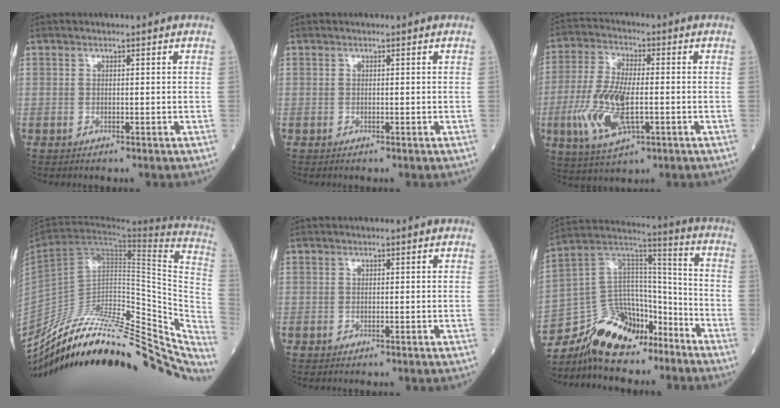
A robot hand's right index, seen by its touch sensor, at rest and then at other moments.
{"total": 0.0}
{"total": 12.3, "force": [-2.8, 4.3, 11.2], "torque": [-0.243, -0.007, -0.048]}
{"total": 35.8, "force": [-29.3, 9.3, 18.2], "torque": [-0.203, -0.019, -0.414]}
{"total": 0.0}
{"total": 15.1, "force": [-12.6, 6.8, 4.9], "torque": [-0.084, 0.062, -0.225]}